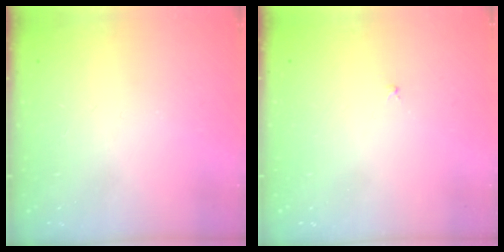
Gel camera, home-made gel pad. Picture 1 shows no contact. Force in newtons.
{"total": 1.0, "press": 0.9, "slide": 0.3}